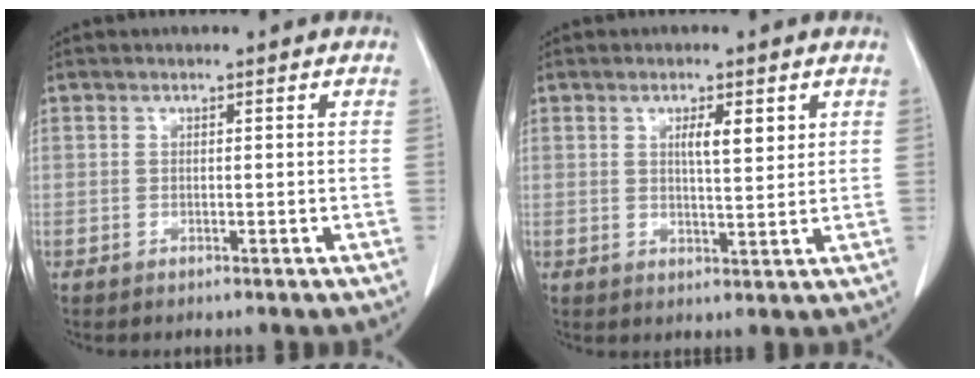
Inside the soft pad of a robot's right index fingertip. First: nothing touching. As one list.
[{"total": 4.0, "force": [1.7, 0.9, 3.6], "torque": [-0.061, 0.000, 0.028]}]